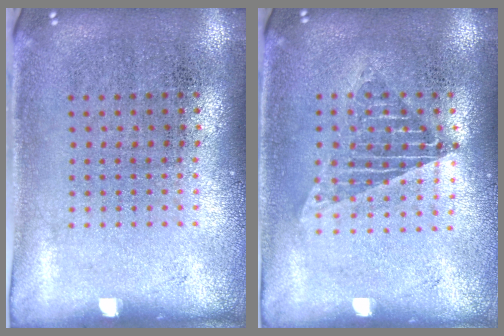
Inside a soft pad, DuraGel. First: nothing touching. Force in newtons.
{"total": 1.3, "press": 1.2, "slide": 0.6}